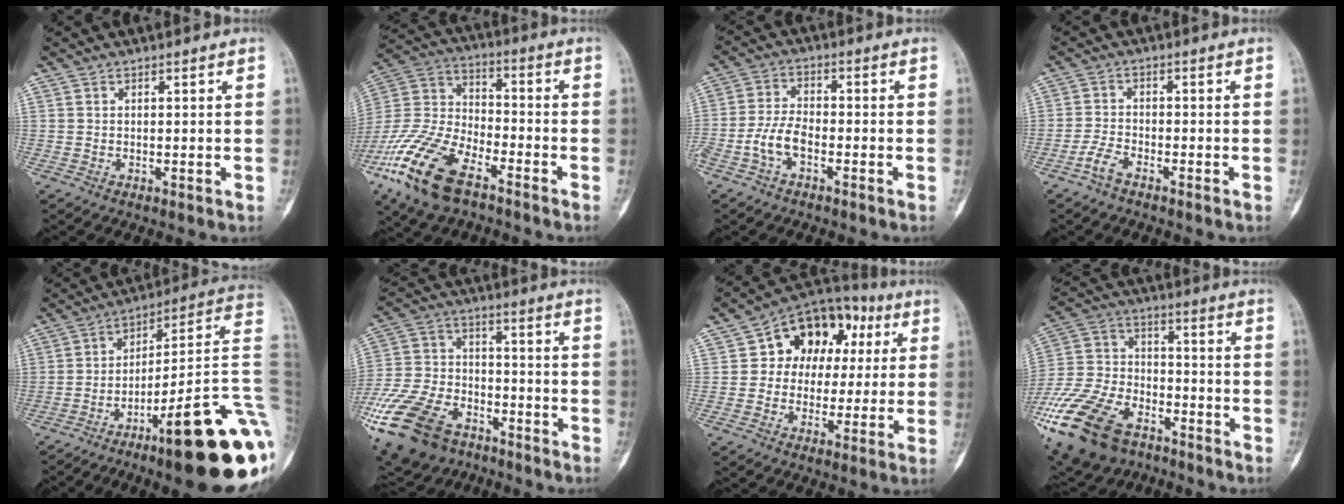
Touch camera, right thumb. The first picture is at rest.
{"total": 19.0, "force": [-11.2, 8.4, 12.8], "torque": [-0.271, 0.038, -0.220]}
{"total": 5.6, "force": [-2.5, 2.8, 4.1], "torque": [-0.085, 0.025, -0.053]}
{"total": 3.1, "force": [-2.4, 0.9, 1.8], "torque": [-0.043, 0.012, -0.053]}
{"total": 27.1, "force": [-11.1, 4.2, 24.4], "torque": [-0.243, 0.072, -0.162]}
{"total": 23.0, "force": [-13.7, 13.7, 12.4], "torque": [-0.301, 0.037, -0.245]}
{"total": 15.0, "force": [3.3, 11.4, 9.1], "torque": [-0.065, 0.024, 0.043]}
{"total": 24.9, "force": [-14.7, 14.2, 14.2], "torque": [-0.351, 0.034, -0.266]}